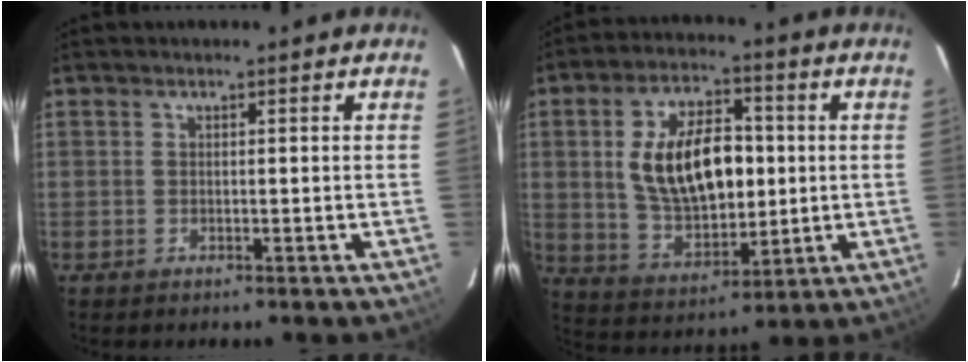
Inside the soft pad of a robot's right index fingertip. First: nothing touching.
{"total": 16.1, "force": [1.6, 9.0, 13.3], "torque": [-0.246, 0.012, 0.044]}